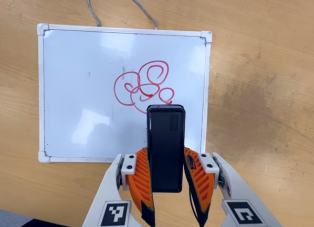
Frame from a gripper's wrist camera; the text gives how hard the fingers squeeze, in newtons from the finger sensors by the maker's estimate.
{"total": 4.5, "left": 3.1, "right": 5.9}